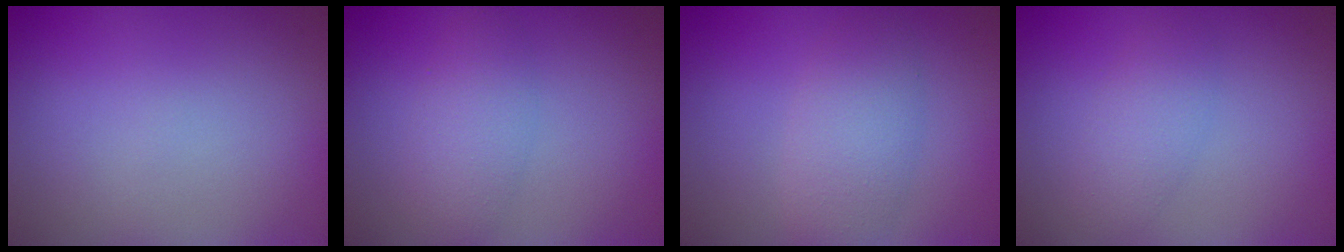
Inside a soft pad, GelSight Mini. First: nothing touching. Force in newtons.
{"total": 2.8, "press": 2.8, "slide": 0.1}
{"total": 3.5, "press": 3.5, "slide": 0.1}
{"total": 2.3, "press": 2.3, "slide": 0.1}